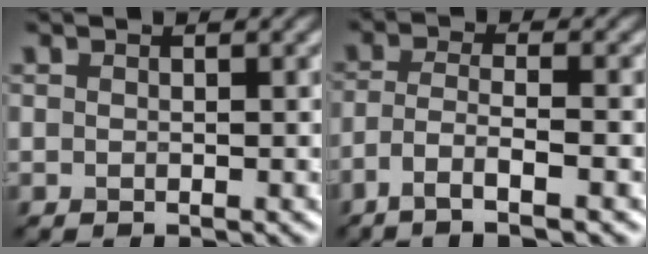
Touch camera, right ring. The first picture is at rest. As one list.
[{"total": 4.4, "force": [-2.6, 0.8, 3.5], "torque": [-0.067, 0.002, -0.053]}]